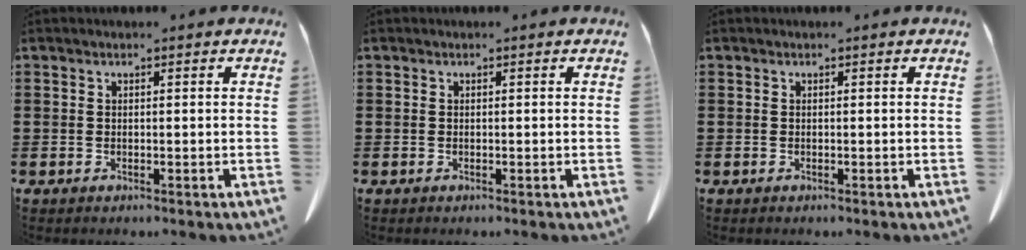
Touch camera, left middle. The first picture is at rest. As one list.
[{"total": 0.0}, {"total": 0.0}]